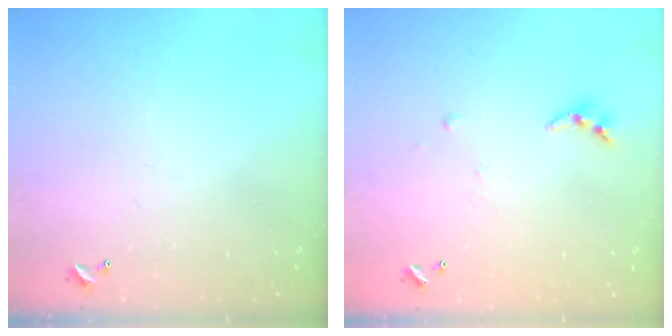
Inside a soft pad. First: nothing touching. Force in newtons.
{"total": 4.4, "press": 4.4, "slide": 0.3}